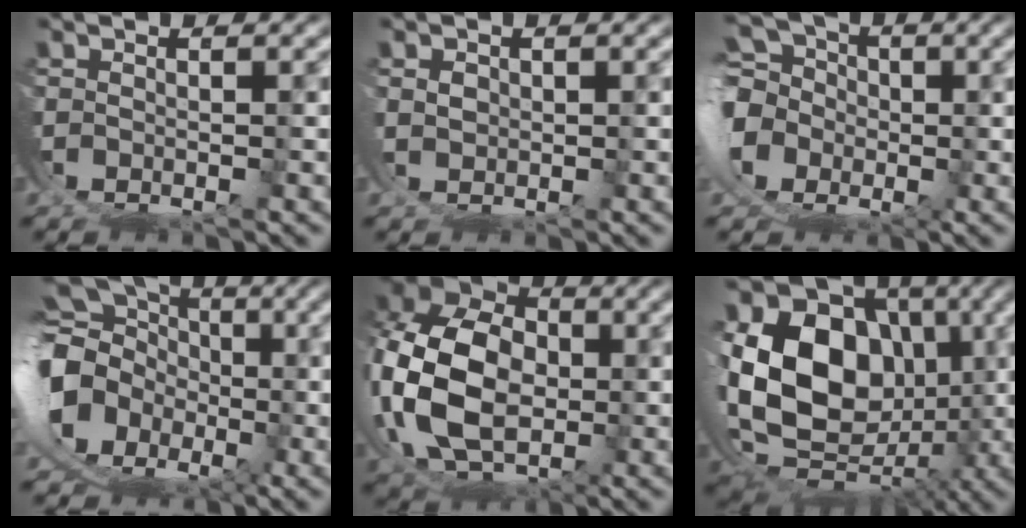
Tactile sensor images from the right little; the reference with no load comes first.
{"total": 1.1, "force": [0.3, 0.8, 0.8], "torque": [-0.023, -0.012, 0.014]}
{"total": 13.9, "force": [-1.6, 13.0, 4.6], "torque": [-0.165, -0.042, -0.042]}
{"total": 16.5, "force": [-1.6, 14.2, 8.1], "torque": [-0.190, -0.040, -0.036]}
{"total": 13.5, "force": [-0.1, 10.1, 9.0], "torque": [-0.220, -0.050, 0.018]}
{"total": 19.9, "force": [-1.7, 15.5, 12.4], "torque": [-0.270, -0.077, -0.004]}